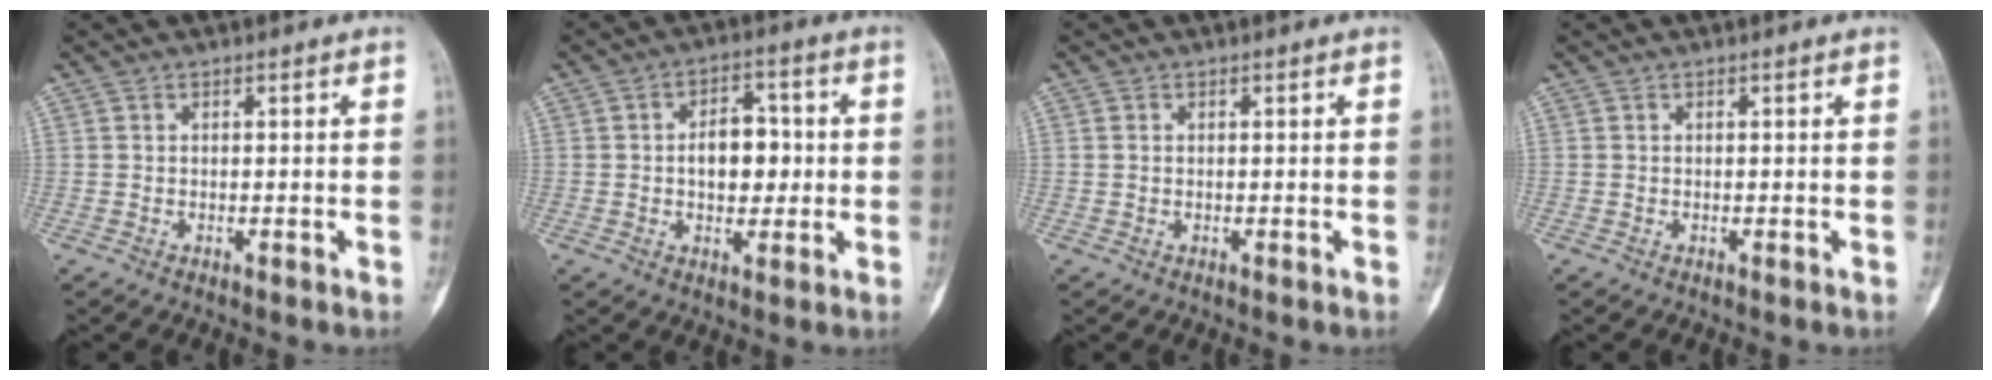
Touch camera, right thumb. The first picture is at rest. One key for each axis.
{"total": 8.2, "fx": 0.2, "fy": 5.2, "fz": 6.3, "tx": -0.063, "ty": 0.013, "tz": 0.000}
{"total": 0.8, "fx": 0.2, "fy": 0.6, "fz": 0.5, "tx": -0.010, "ty": 0.000, "tz": 0.004}
{"total": 0.0}